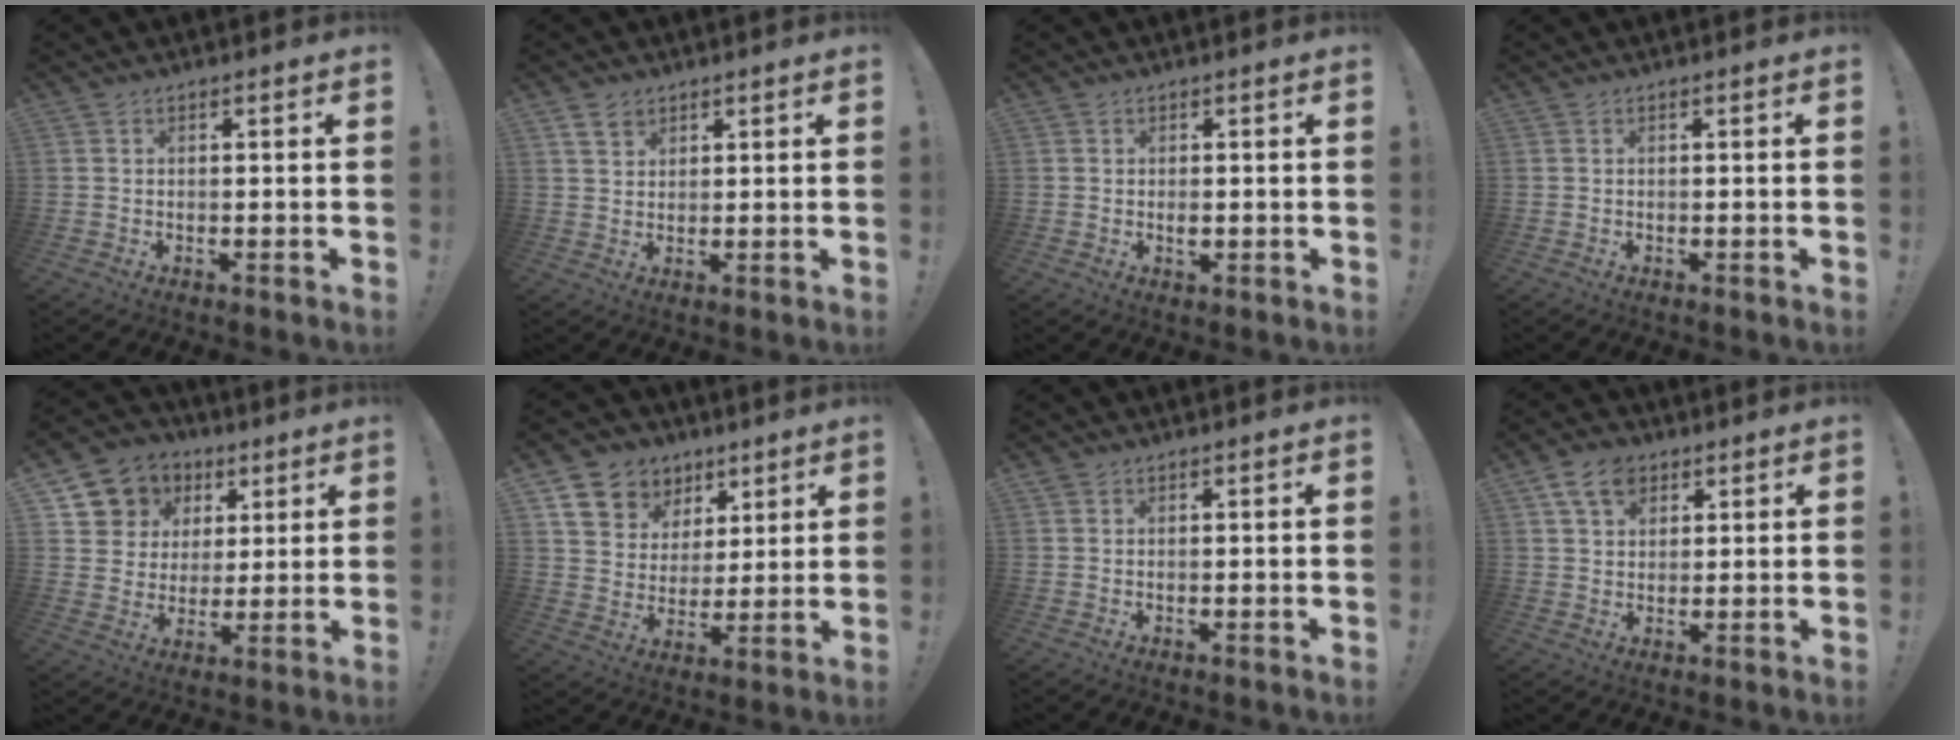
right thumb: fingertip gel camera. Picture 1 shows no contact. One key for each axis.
{"total": 4.1, "fx": 2.8, "fy": 2.7, "fz": 1.3, "tx": -0.015, "ty": -0.013, "tz": 0.051}
{"total": 2.7, "fx": 0.1, "fy": 2.5, "fz": 0.9, "tx": -0.005, "ty": -0.004, "tz": 0.001}
{"total": 0.0}
{"total": 9.9, "fx": 3.7, "fy": 8.9, "fz": 1.9, "tx": -0.027, "ty": -0.024, "tz": 0.081}
{"total": 10.9, "fx": 6.0, "fy": 8.6, "fz": 2.9, "tx": -0.048, "ty": -0.038, "tz": 0.123}
{"total": 0.6, "fx": 0.4, "fy": 0.3, "fz": 0.2, "tx": 0.002, "ty": -0.002, "tz": 0.007}
{"total": 8.4, "fx": 4.6, "fy": 5.7, "fz": 4.1, "tx": -0.066, "ty": -0.012, "tz": 0.089}